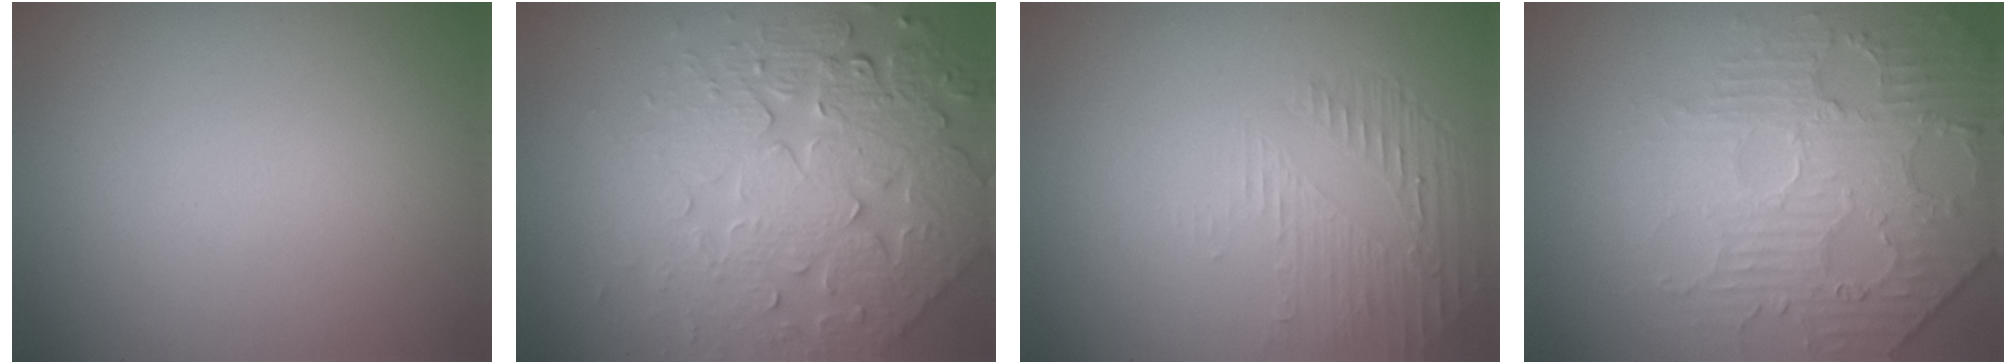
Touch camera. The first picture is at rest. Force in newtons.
{"total": 7.9, "press": 5.7, "slide": 5.4}
{"total": 1.7, "press": 0.6, "slide": 1.6}
{"total": 4.7, "press": 4.0, "slide": 2.6}